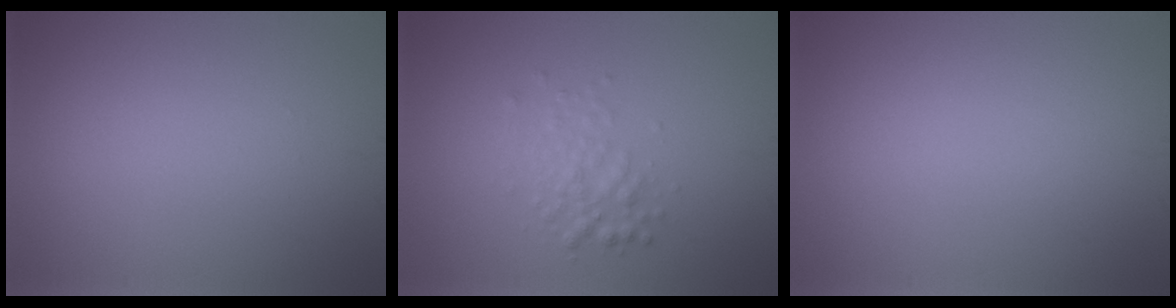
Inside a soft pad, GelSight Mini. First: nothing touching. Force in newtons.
{"total": 2.1, "press": 2.1, "slide": 0.0}
{"total": 0.0}